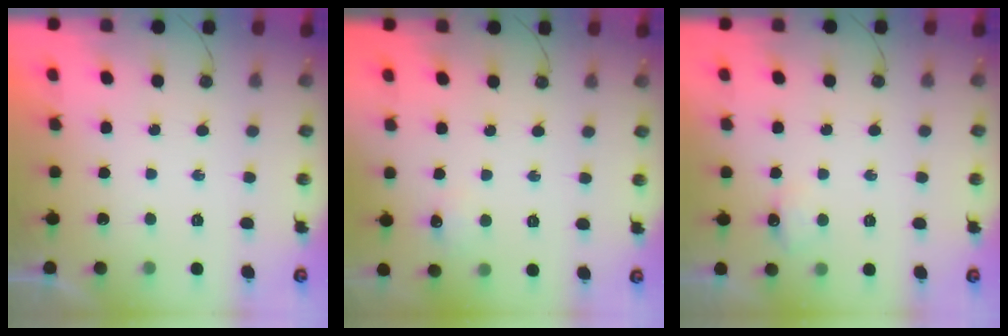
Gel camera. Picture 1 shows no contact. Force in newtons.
{"total": 5.5, "press": 5.5, "slide": 0.8}
{"total": 5.3, "press": 5.2, "slide": 1.0}